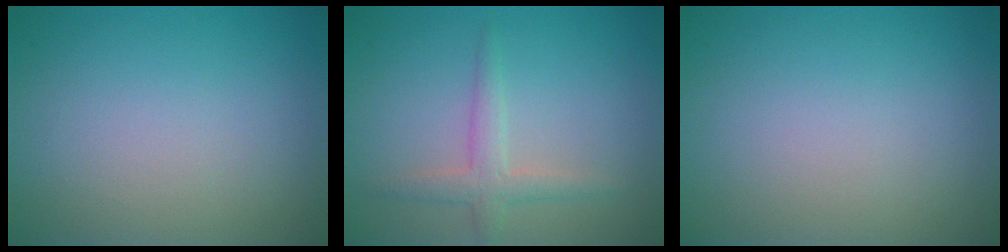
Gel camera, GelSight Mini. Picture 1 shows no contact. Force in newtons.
{"total": 2.4, "press": 2.4, "slide": 0.0}
{"total": 0.0}